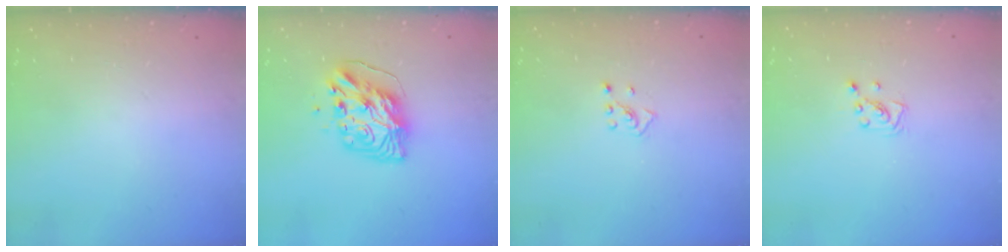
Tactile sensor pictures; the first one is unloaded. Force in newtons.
{"total": 9.7, "press": 9.6, "slide": 1.3}
{"total": 2.5, "press": 2.4, "slide": 0.7}
{"total": 4.3, "press": 4.3, "slide": 0.4}